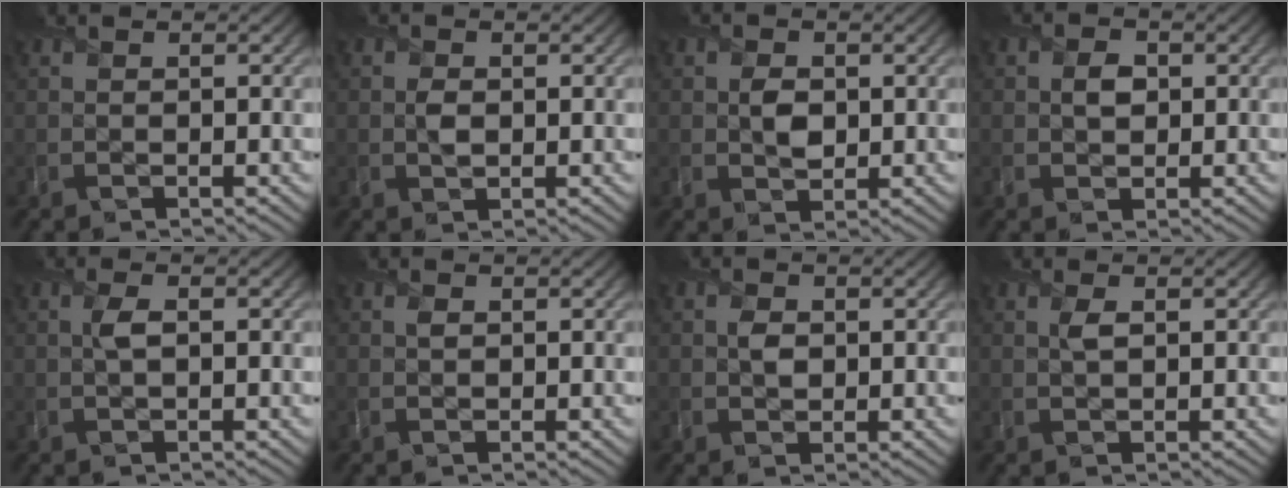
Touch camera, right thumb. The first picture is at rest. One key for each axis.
{"total": 1.8, "fx": 0.0, "fy": 1.3, "fz": 1.2, "tx": -0.025, "ty": -0.003, "tz": -0.002}
{"total": 2.8, "fx": 0.2, "fy": 2.1, "fz": 1.8, "tx": -0.037, "ty": -0.005, "tz": 0.002}
{"total": 2.5, "fx": 0.3, "fy": 2.0, "fz": 1.5, "tx": -0.032, "ty": -0.003, "tz": 0.001}
{"total": 1.9, "fx": 0.1, "fy": 0.9, "fz": 1.7, "tx": -0.040, "ty": 0.002, "tz": -0.001}
{"total": 1.0, "fx": 0.1, "fy": 0.8, "fz": 0.6, "tx": -0.015, "ty": -0.001, "tz": -0.001}
{"total": 1.9, "fx": 0.1, "fy": 1.5, "fz": 1.1, "tx": -0.024, "ty": -0.003, "tz": -0.003}
{"total": 1.6, "fx": 0.4, "fy": 0.8, "fz": 1.3, "tx": -0.032, "ty": -0.003, "tz": 0.007}